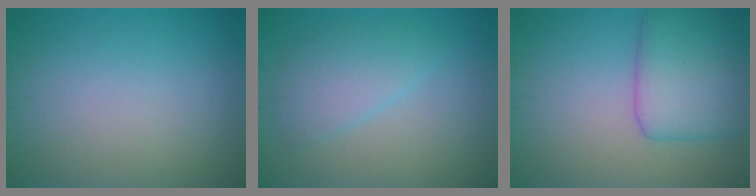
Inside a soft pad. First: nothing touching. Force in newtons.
{"total": 3.0, "press": 3.0, "slide": 0.2}
{"total": 5.7, "press": 5.7, "slide": 0.2}